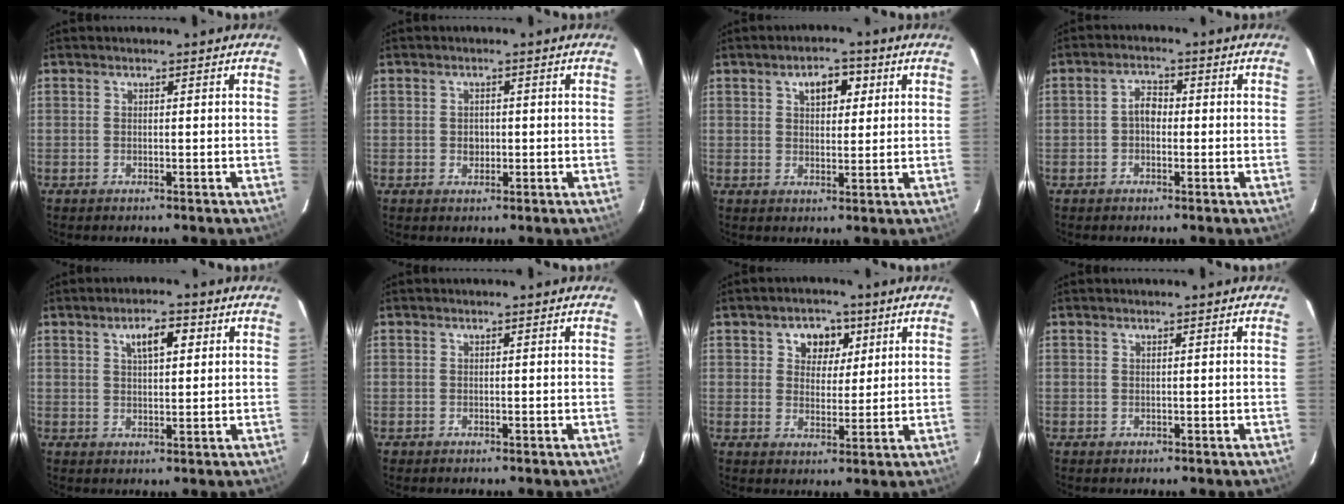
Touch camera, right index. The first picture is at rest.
{"total": 1.9, "force": [-0.2, 1.7, 0.7], "torque": [-0.011, 0.003, -0.003]}
{"total": 5.4, "force": [2.3, 3.1, 3.8], "torque": [-0.057, 0.017, 0.038]}
{"total": 2.9, "force": [-0.5, 2.0, 2.0], "torque": [-0.036, 0.012, -0.010]}
{"total": 5.3, "force": [2.3, 2.1, 4.3], "torque": [-0.072, 0.012, 0.041]}
{"total": 0.6, "force": [-0.1, 0.6, -0.1], "torque": [0.001, 0.003, -0.001]}
{"total": 6.2, "force": [2.6, 4.9, 2.8], "torque": [-0.042, 0.008, 0.043]}
{"total": 0.0}